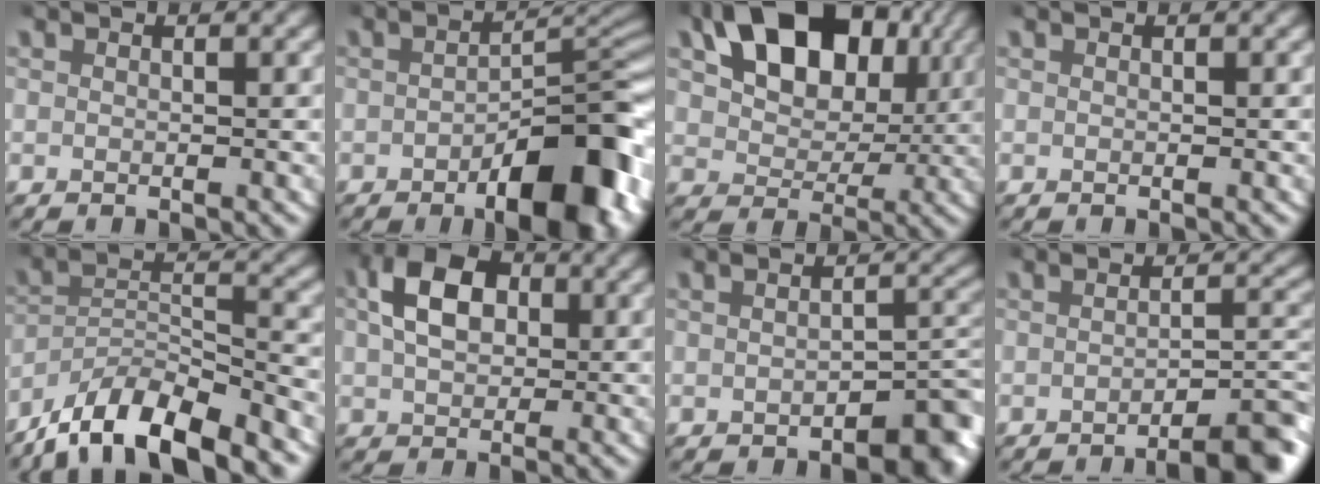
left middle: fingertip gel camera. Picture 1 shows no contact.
{"total": 9.5, "force": [-4.3, 3.5, 7.7], "torque": [-0.085, 0.009, -0.068]}
{"total": 12.3, "force": [5.8, 7.7, 7.6], "torque": [-0.134, 0.007, 0.091]}
{"total": 0.0}
{"total": 8.2, "force": [-6.2, 3.0, 4.4], "torque": [-0.062, -0.001, -0.105]}
{"total": 6.9, "force": [1.8, 4.7, 4.7], "torque": [-0.080, 0.003, 0.031]}
{"total": 4.3, "force": [-2.0, 1.9, 3.3], "torque": [-0.027, 0.002, -0.030]}
{"total": 5.3, "force": [-3.6, 1.1, 3.8], "torque": [-0.035, 0.002, -0.059]}